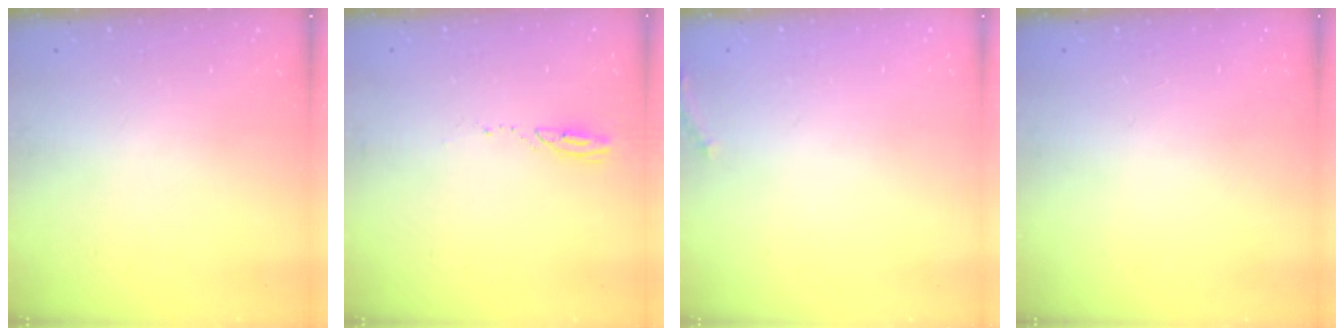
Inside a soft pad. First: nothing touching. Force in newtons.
{"total": 2.4, "press": 2.4, "slide": 0.3}
{"total": 5.1, "press": 4.8, "slide": 1.8}
{"total": 0.0}